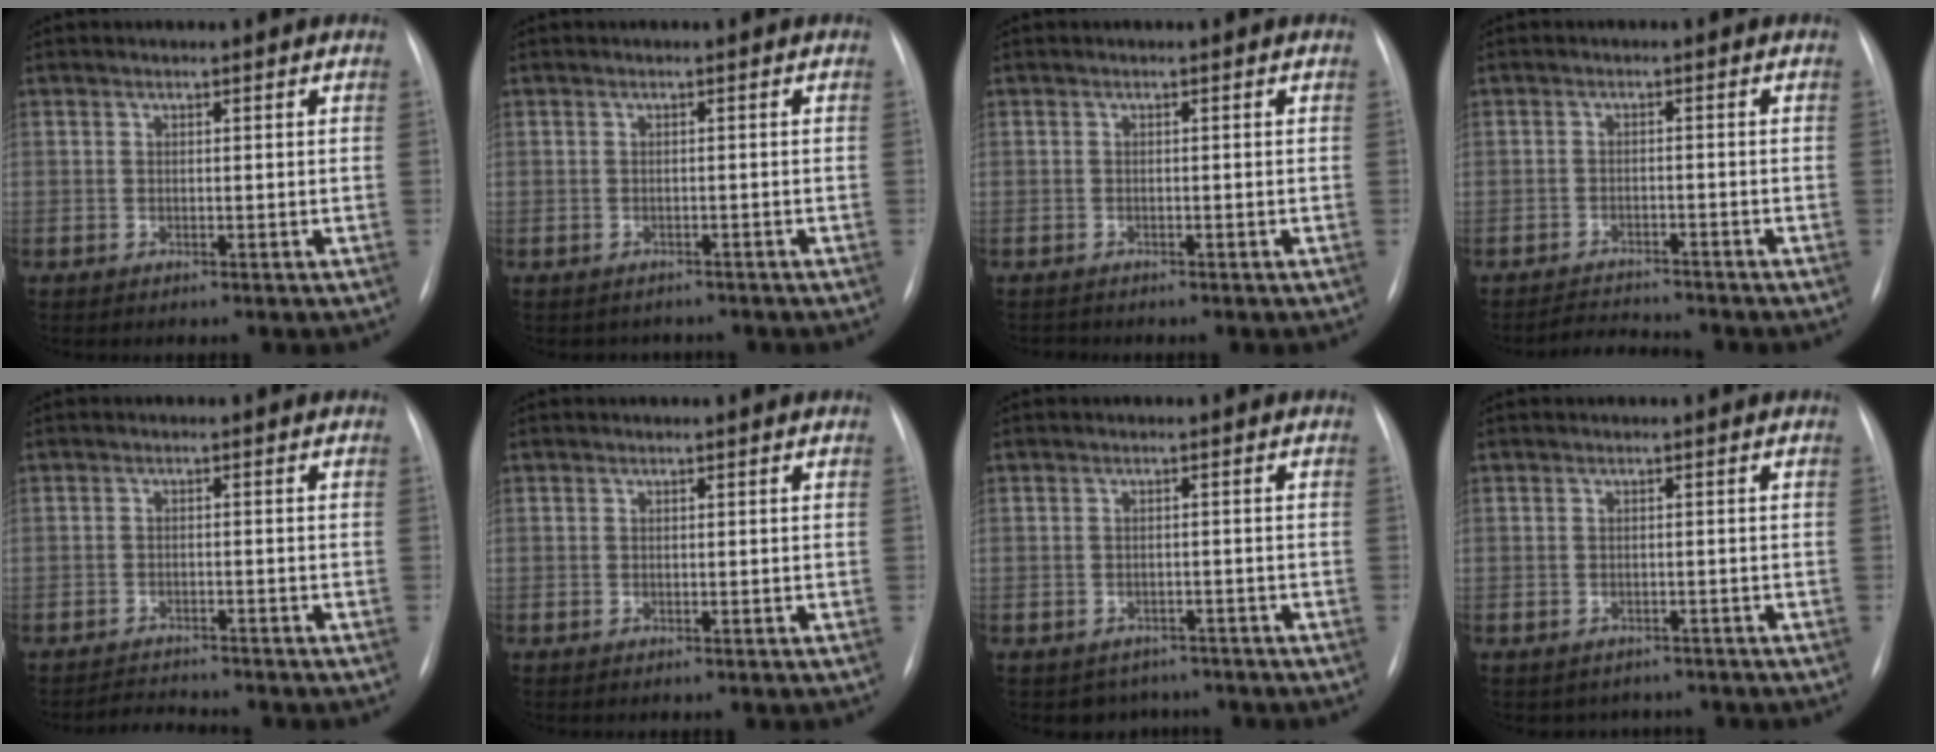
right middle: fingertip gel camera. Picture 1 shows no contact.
{"total": 2.6, "force": [-2.3, 1.2, -0.1], "torque": [-0.001, 0.005, -0.029]}
{"total": 0.8, "force": [-0.7, 0.2, -0.2], "torque": [-0.003, -0.005, -0.012]}
{"total": 4.1, "force": [-4.1, -0.1, 0.3], "torque": [-0.008, -0.013, -0.068]}
{"total": 3.6, "force": [-3.6, 0.0, 0.3], "torque": [-0.009, -0.014, -0.058]}
{"total": 0.0}
{"total": 4.0, "force": [-3.3, 2.2, -0.2], "torque": [0.007, 0.012, -0.043]}
{"total": 3.4, "force": [-2.9, 1.7, -0.1], "torque": [0.002, 0.011, -0.035]}